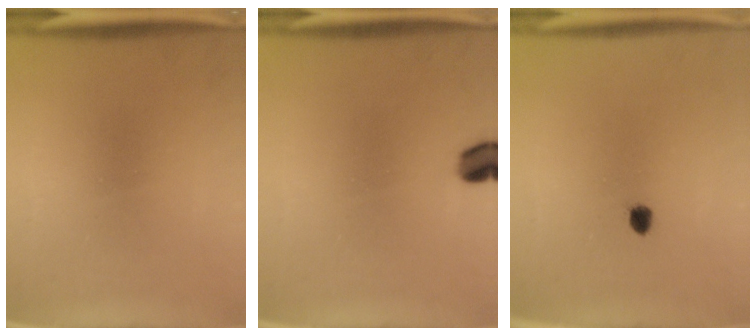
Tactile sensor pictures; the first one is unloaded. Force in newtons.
{"total": 4.0}
{"total": 1.5}